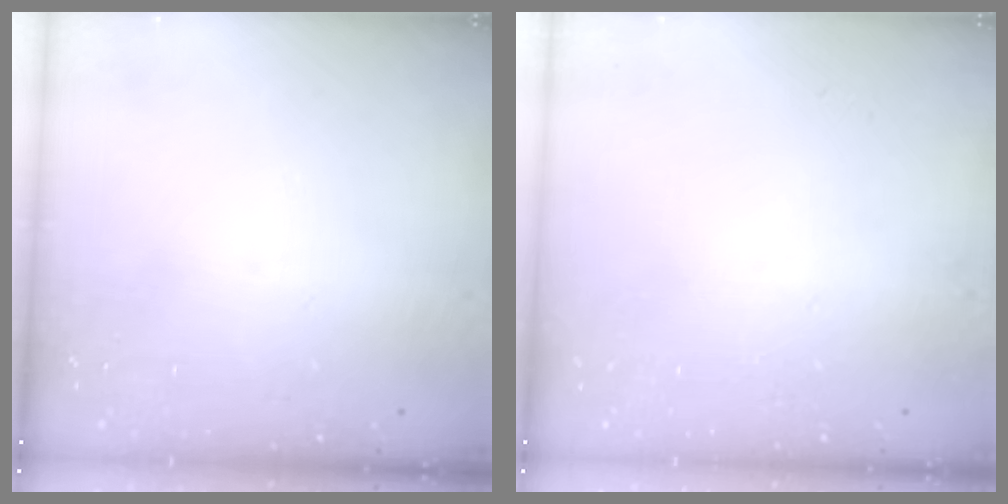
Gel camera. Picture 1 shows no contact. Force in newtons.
{"total": 0.0}